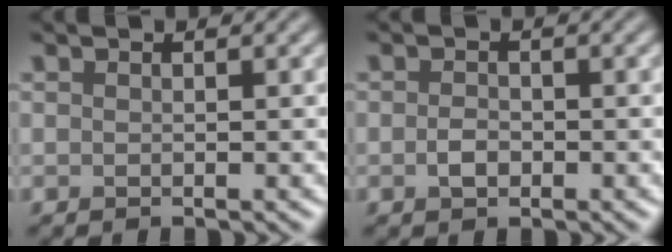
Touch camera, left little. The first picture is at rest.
{"total": 1.4, "force": [-0.5, 0.9, 0.9], "torque": [-0.020, 0.000, -0.013]}